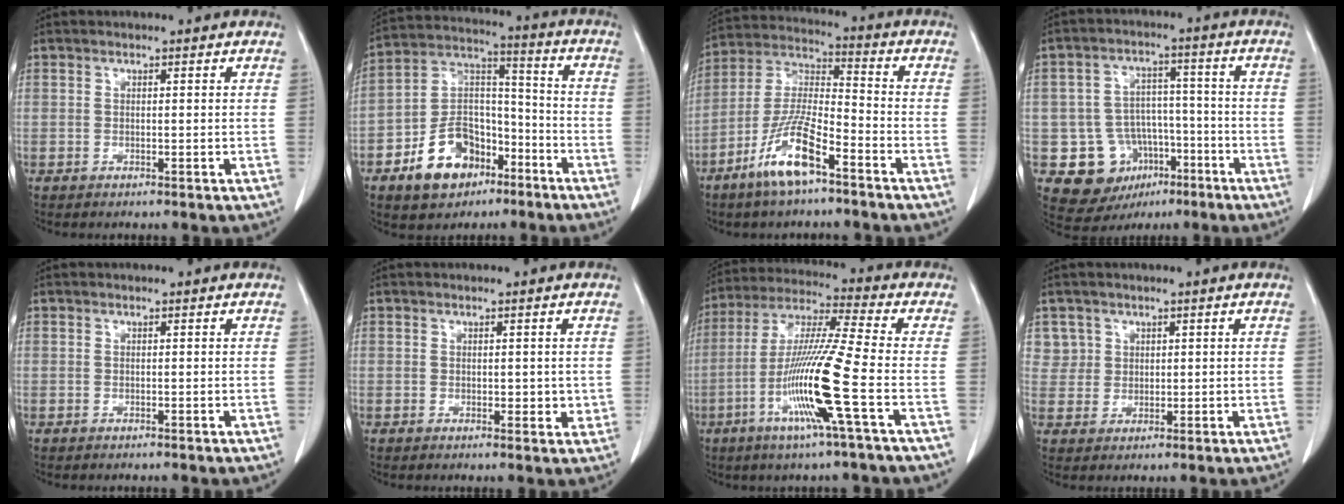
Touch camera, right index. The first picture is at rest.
{"total": 13.0, "force": [-6.9, 8.5, 7.0], "torque": [-0.138, 0.029, -0.115]}
{"total": 11.6, "force": [-6.9, 2.5, 9.1], "torque": [-0.193, -0.009, -0.133]}
{"total": 10.9, "force": [-4.4, 9.3, 3.6], "torque": [-0.054, 0.036, -0.054]}
{"total": 0.0}
{"total": 2.4, "force": [0.3, 1.6, 1.7], "torque": [-0.013, -0.005, 0.007]}
{"total": 14.7, "force": [-4.7, -1.3, 13.8], "torque": [-0.277, -0.016, -0.097]}
{"total": 3.8, "force": [1.9, 3.2, -0.4], "torque": [0.027, 0.003, 0.034]}